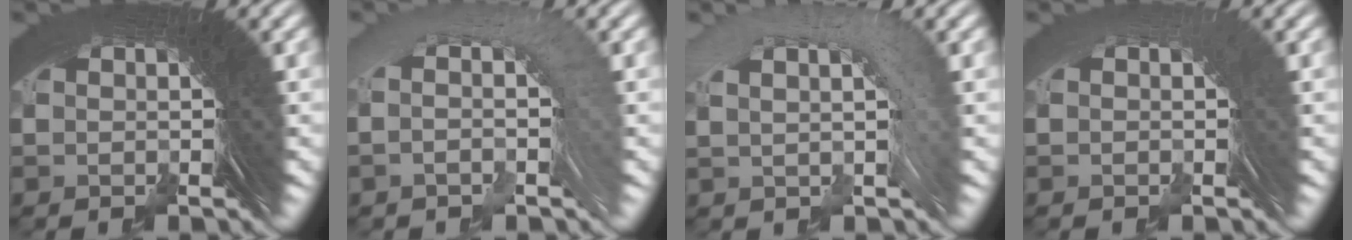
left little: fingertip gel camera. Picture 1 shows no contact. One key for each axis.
{"total": 2.9, "fx": -0.2, "fy": 0.8, "fz": 2.8, "tx": -0.035, "ty": 0.021, "tz": -0.010}
{"total": 4.3, "fx": 1.5, "fy": 1.5, "fz": 3.7, "tx": -0.047, "ty": 0.031, "tz": 0.017}
{"total": 1.0, "fx": -0.9, "fy": -0.6, "fz": 0.0, "tx": 0.015, "ty": 0.009, "tz": -0.016}